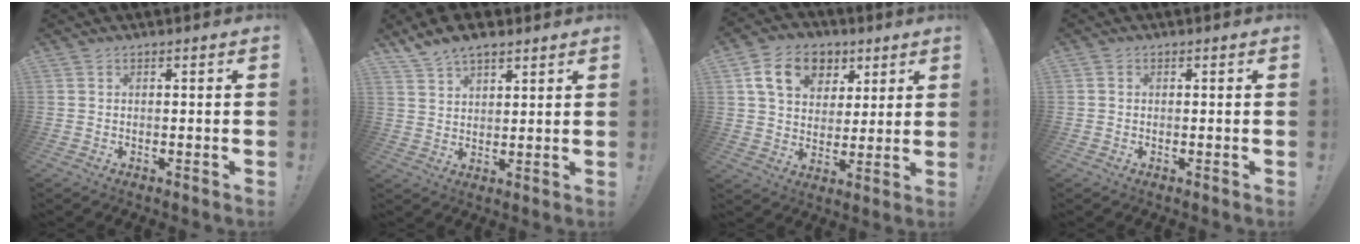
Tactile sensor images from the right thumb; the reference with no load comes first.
{"total": 6.9, "force": [5.4, 3.1, 2.9], "torque": [-0.045, -0.029, 0.101]}
{"total": 15.1, "force": [6.8, 11.1, 7.5], "torque": [-0.112, -0.023, 0.130]}
{"total": 0.8, "force": [-0.1, 0.7, 0.1], "torque": [-0.004, 0.004, -0.002]}